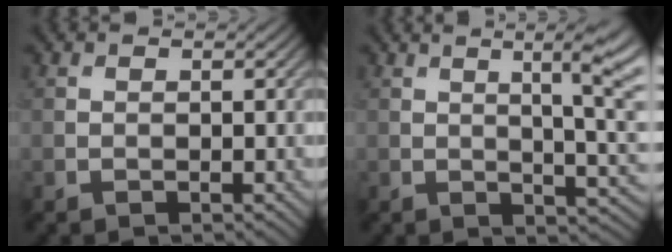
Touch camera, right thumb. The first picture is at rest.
{"total": 9.2, "force": [2.6, 2.4, 8.5], "torque": [-0.101, 0.019, 0.036]}